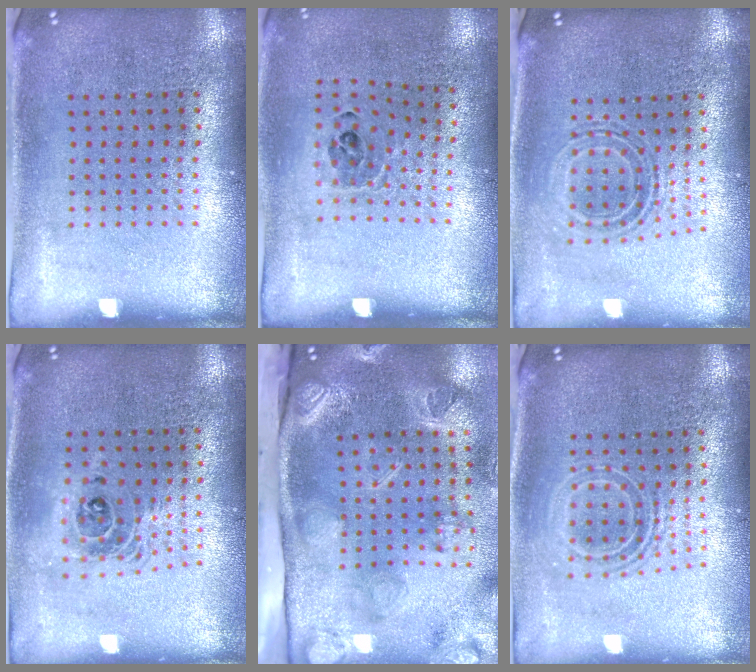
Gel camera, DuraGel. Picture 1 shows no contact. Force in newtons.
{"total": 0.9, "press": 0.8, "slide": 0.3}
{"total": 0.9, "press": 0.8, "slide": 0.3}
{"total": 1.7, "press": 1.4, "slide": 1.0}
{"total": 4.6, "press": 3.2, "slide": 3.3}
{"total": 1.7, "press": 1.2, "slide": 1.1}